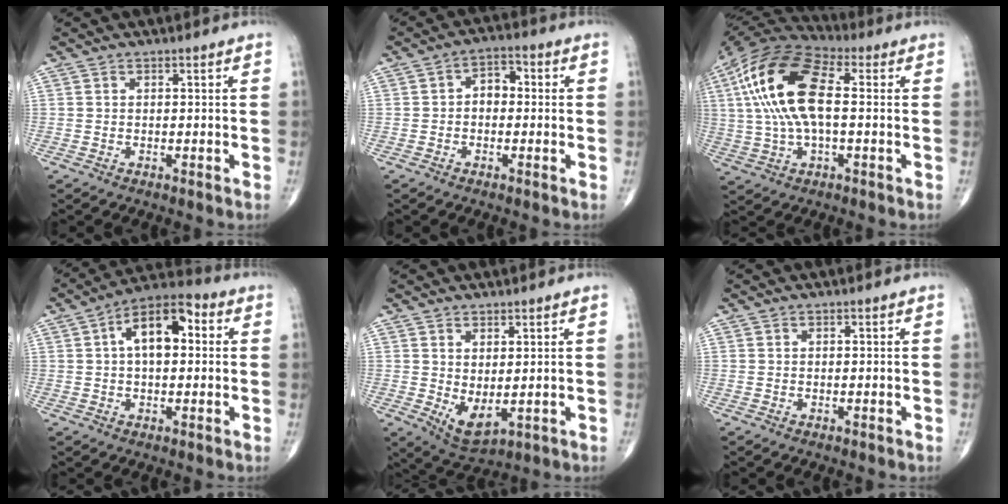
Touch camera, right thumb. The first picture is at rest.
{"total": 4.5, "force": [-0.1, 3.1, 3.2], "torque": [-0.028, 0.019, -0.014]}
{"total": 18.4, "force": [2.3, 8.5, 16.2], "torque": [-0.334, 0.031, 0.034]}
{"total": 11.5, "force": [2.0, 6.1, 9.5], "torque": [-0.141, 0.028, 0.020]}
{"total": 5.9, "force": [0.0, 2.8, 5.1], "torque": [-0.082, -0.014, 0.016]}
{"total": 0.0}